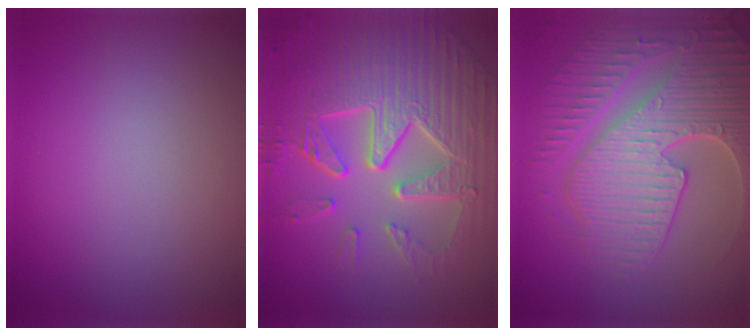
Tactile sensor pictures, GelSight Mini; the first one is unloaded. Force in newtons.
{"total": 9.8, "press": 6.6, "slide": 7.2}
{"total": 9.7, "press": 6.6, "slide": 7.2}